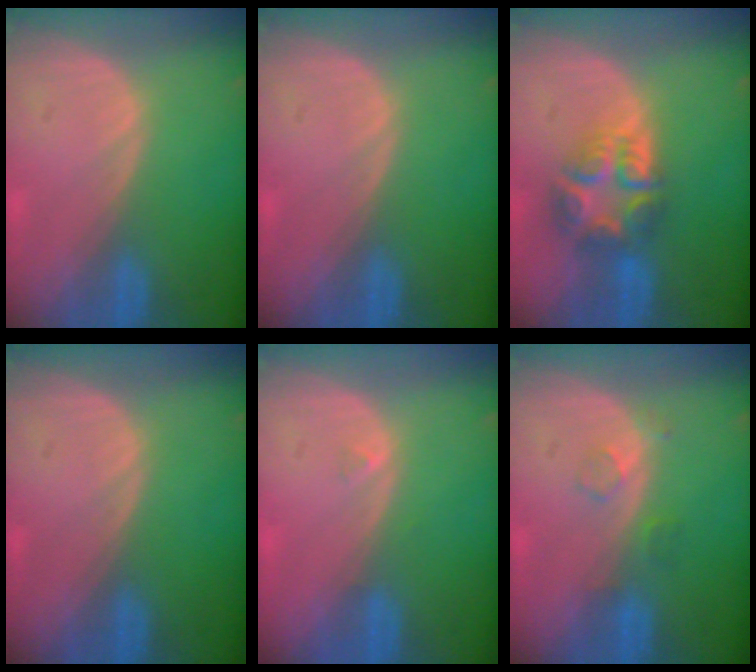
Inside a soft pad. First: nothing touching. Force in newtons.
{"total": 0.0}
{"total": 7.7, "press": 6.8, "slide": 3.6}
{"total": 0.0}
{"total": 0.5, "press": 0.5, "slide": 0.2}
{"total": 2.1, "press": 2.1, "slide": 0.2}